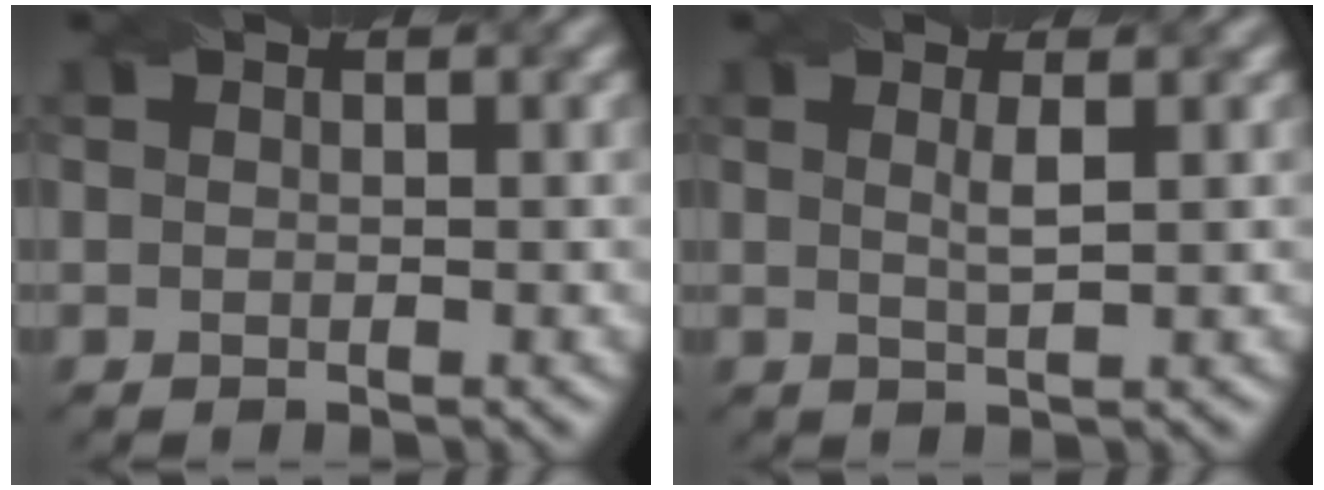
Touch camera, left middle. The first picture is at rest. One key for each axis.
{"total": 1.7, "fx": 0.4, "fy": 0.3, "fz": 1.6, "tx": -0.030, "ty": 0.000, "tz": 0.005}